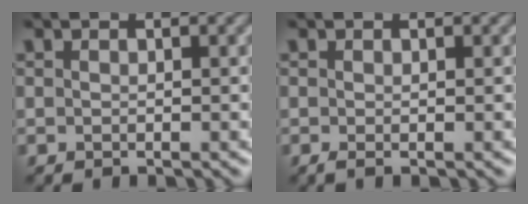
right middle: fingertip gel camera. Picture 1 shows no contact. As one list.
[{"total": 0.6, "force": [-0.2, 0.1, 0.6], "torque": [-0.013, -0.005, -0.003]}]